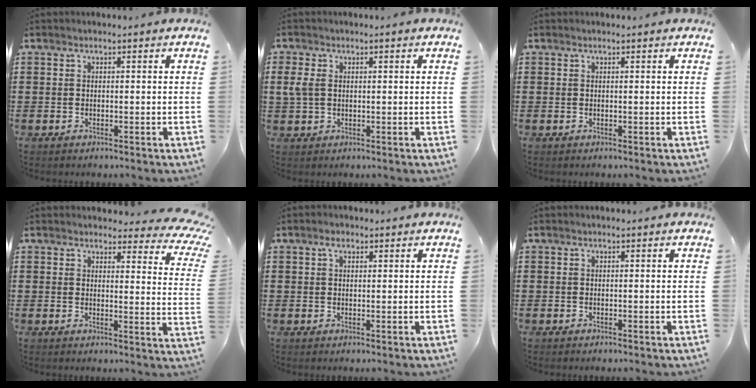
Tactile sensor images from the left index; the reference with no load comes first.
{"total": 2.8, "force": [0.4, 1.6, 2.3], "torque": [-0.072, -0.002, 0.000]}
{"total": 0.0}
{"total": 3.9, "force": [3.5, 0.8, 1.6], "torque": [-0.033, -0.019, 0.059]}
{"total": 1.6, "force": [0.9, 0.8, 1.1], "torque": [-0.024, 0.005, 0.015]}
{"total": 0.0}